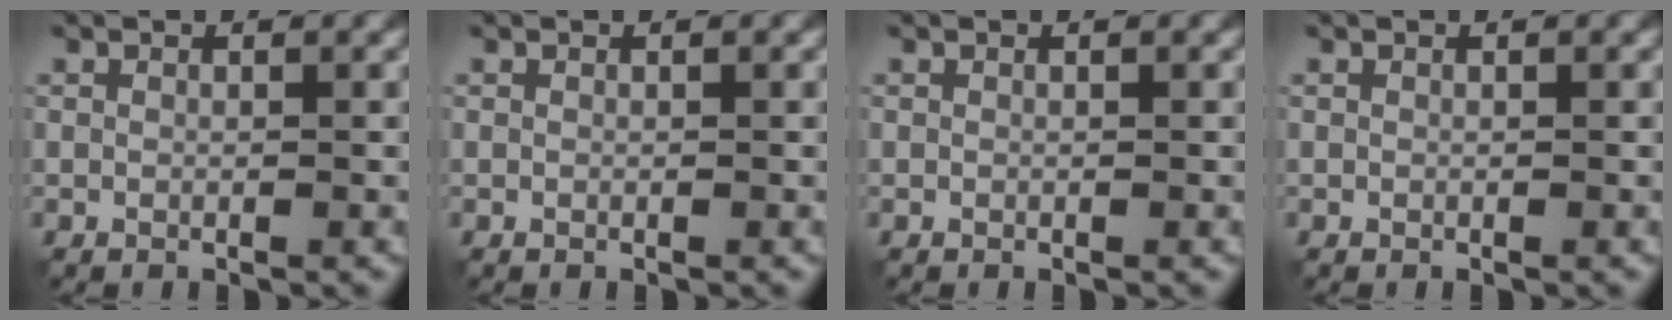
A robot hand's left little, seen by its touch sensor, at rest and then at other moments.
{"total": 0.0}
{"total": 0.0}
{"total": 0.0}